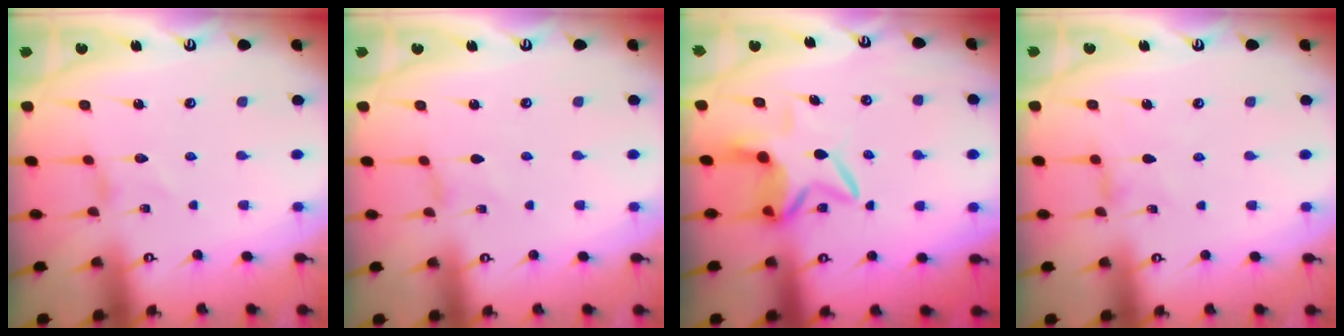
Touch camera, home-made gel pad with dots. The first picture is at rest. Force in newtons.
{"total": 0.7, "press": 0.7, "slide": 0.2}
{"total": 6.6, "press": 6.5, "slide": 1.5}
{"total": 0.9, "press": 0.8, "slide": 0.3}